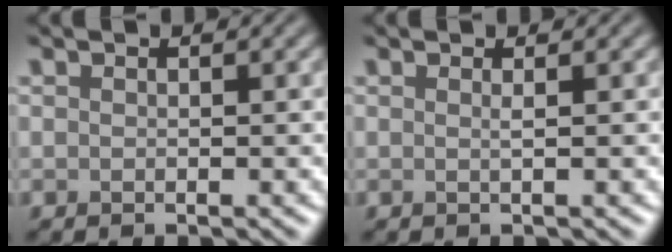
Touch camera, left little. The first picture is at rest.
{"total": 0.8, "force": [0.2, 0.3, 0.8], "torque": [-0.005, -0.001, -0.003]}